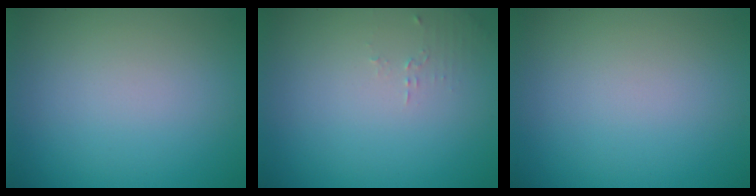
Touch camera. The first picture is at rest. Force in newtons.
{"total": 0.9, "press": 0.9, "slide": 0.3}
{"total": 0.0}